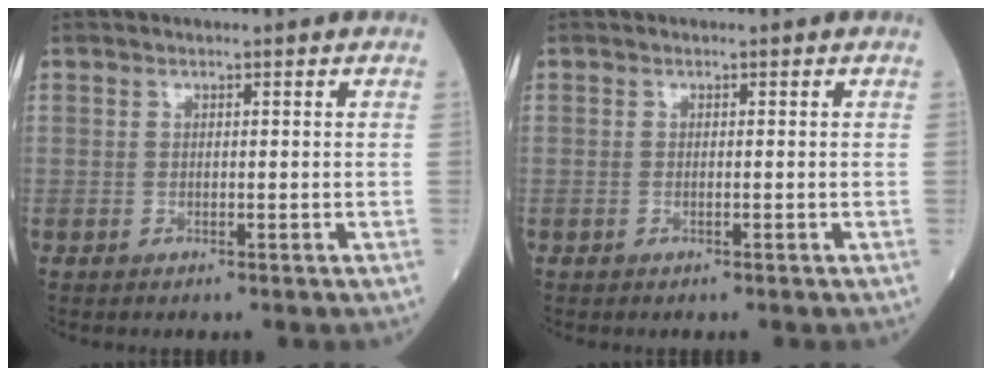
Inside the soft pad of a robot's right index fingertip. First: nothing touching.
{"total": 0.0}